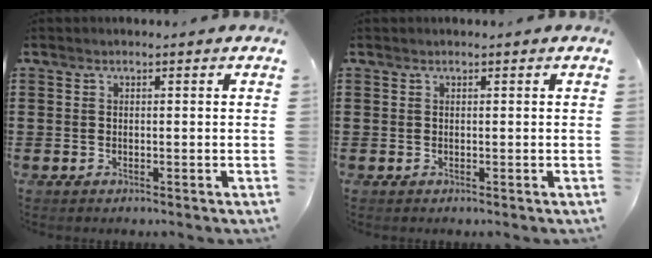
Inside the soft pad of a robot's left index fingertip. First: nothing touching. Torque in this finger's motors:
{"motor_torque": [-0.03, 0.03, -0.01, -0.02]}